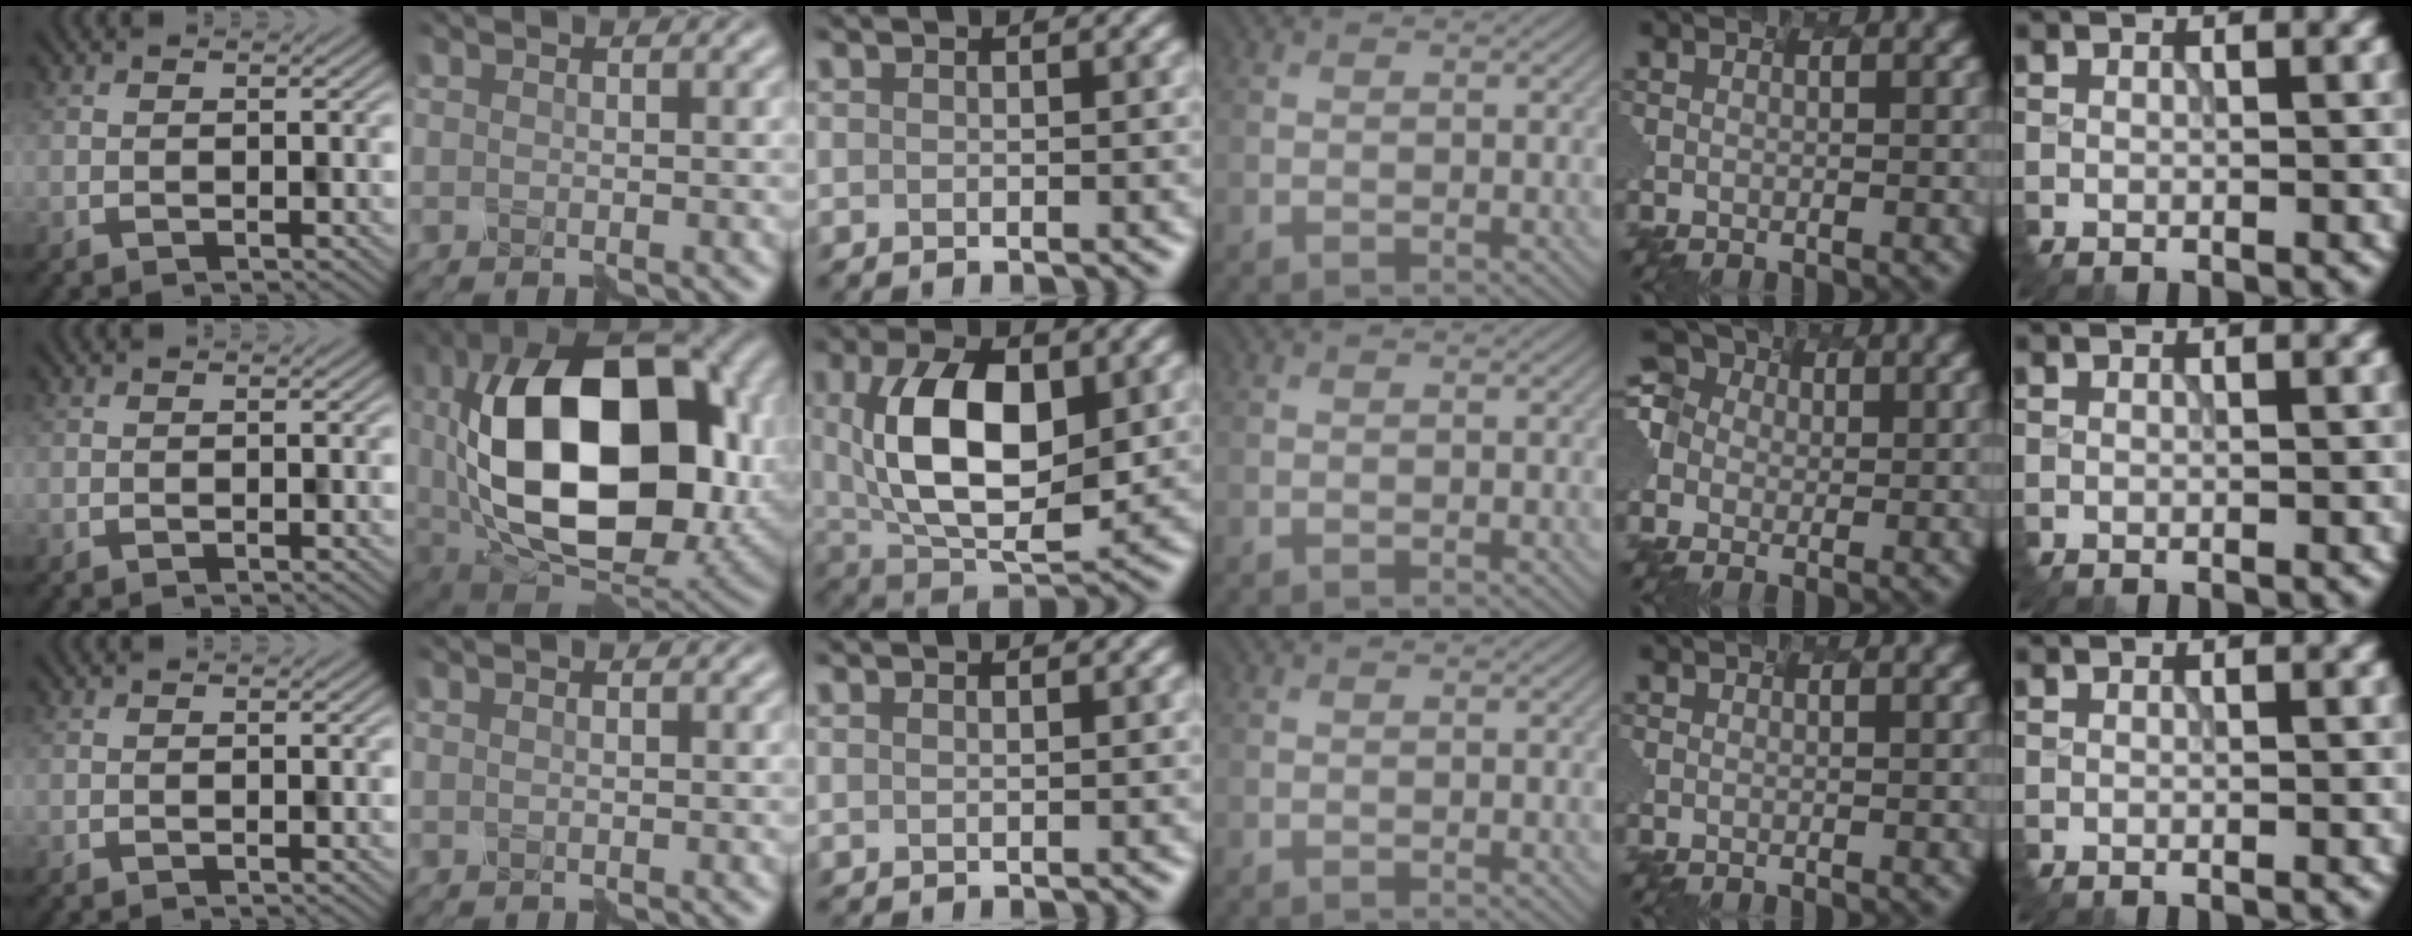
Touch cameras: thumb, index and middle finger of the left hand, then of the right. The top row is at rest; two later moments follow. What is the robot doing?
{"motion": "assemble", "object": "hinged jar"}